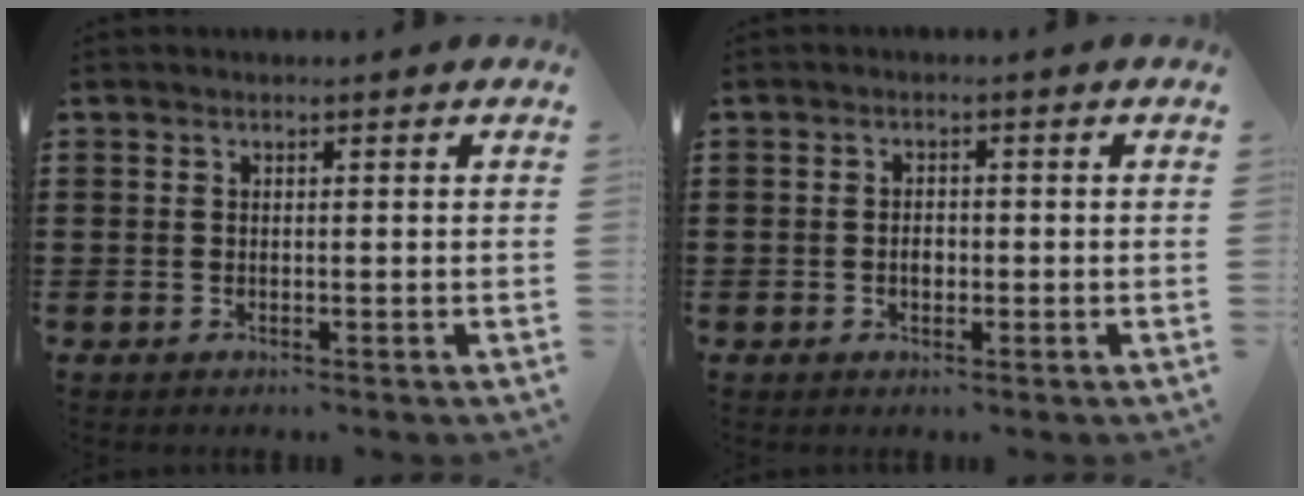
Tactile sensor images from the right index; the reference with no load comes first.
{"total": 1.8, "force": [-0.4, 1.0, 1.4], "torque": [-0.027, 0.003, -0.007]}